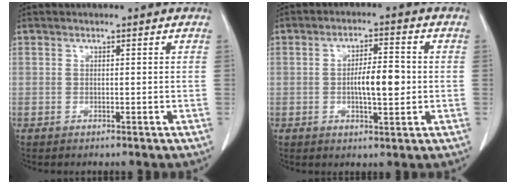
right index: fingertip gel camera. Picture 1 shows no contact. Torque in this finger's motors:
{"motor_torque": [0.82, -0.14, 0.21, 0.10]}